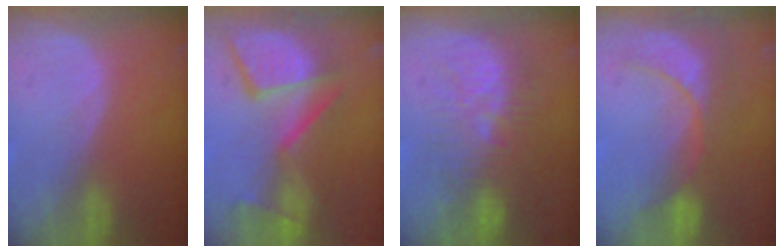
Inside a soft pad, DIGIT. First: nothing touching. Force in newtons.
{"total": 12.2, "press": 11.1, "slide": 5.1}
{"total": 9.5, "press": 9.0, "slide": 2.8}
{"total": 9.1, "press": 7.9, "slide": 4.5}